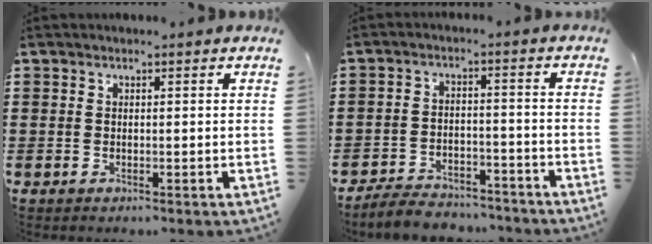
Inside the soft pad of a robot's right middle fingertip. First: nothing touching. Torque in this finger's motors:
{"motor_torque": [1.16, -0.98, 0.16, 0.06]}